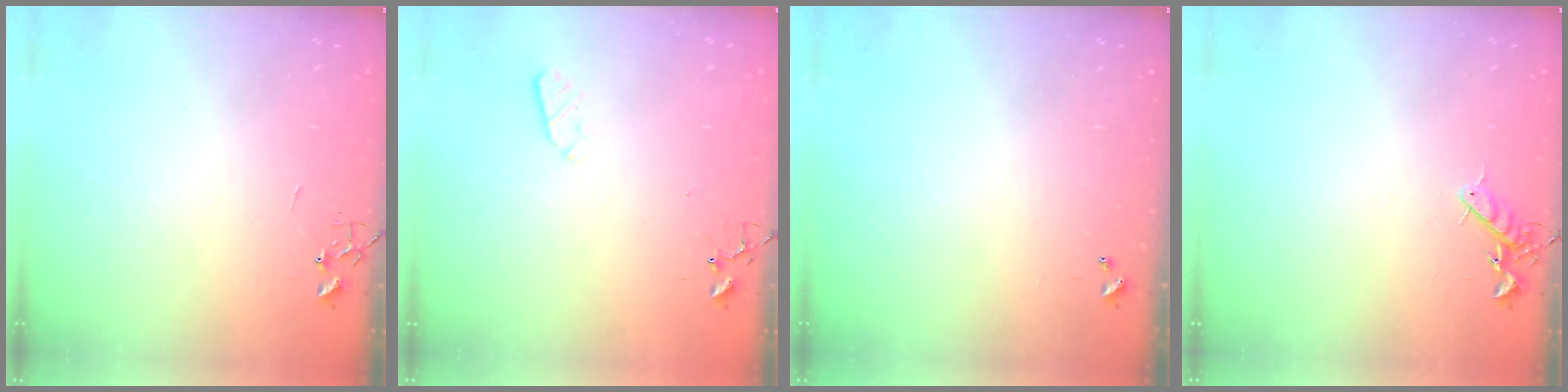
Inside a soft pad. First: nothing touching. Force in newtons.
{"total": 3.2, "press": 3.1, "slide": 0.5}
{"total": 0.0}
{"total": 7.2, "press": 7.1, "slide": 1.1}